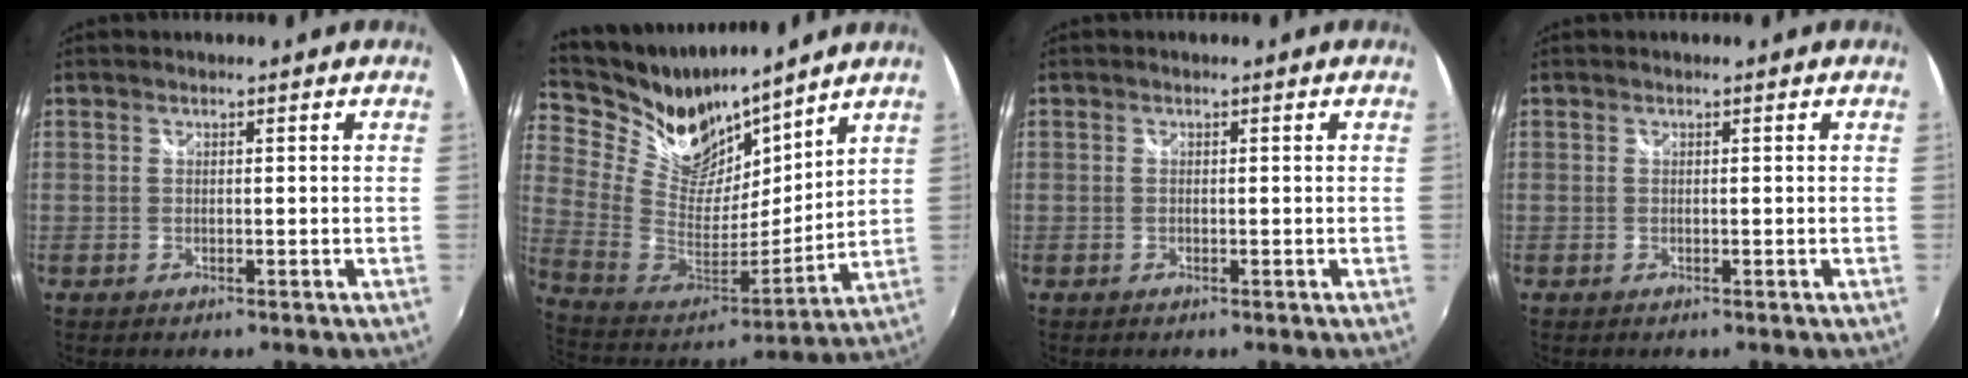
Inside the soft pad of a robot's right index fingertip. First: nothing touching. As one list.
[{"total": 18.6, "force": [15.6, 7.7, 6.7], "torque": [-0.167, -0.011, 0.292]}, {"total": 0.0}, {"total": 0.0}]